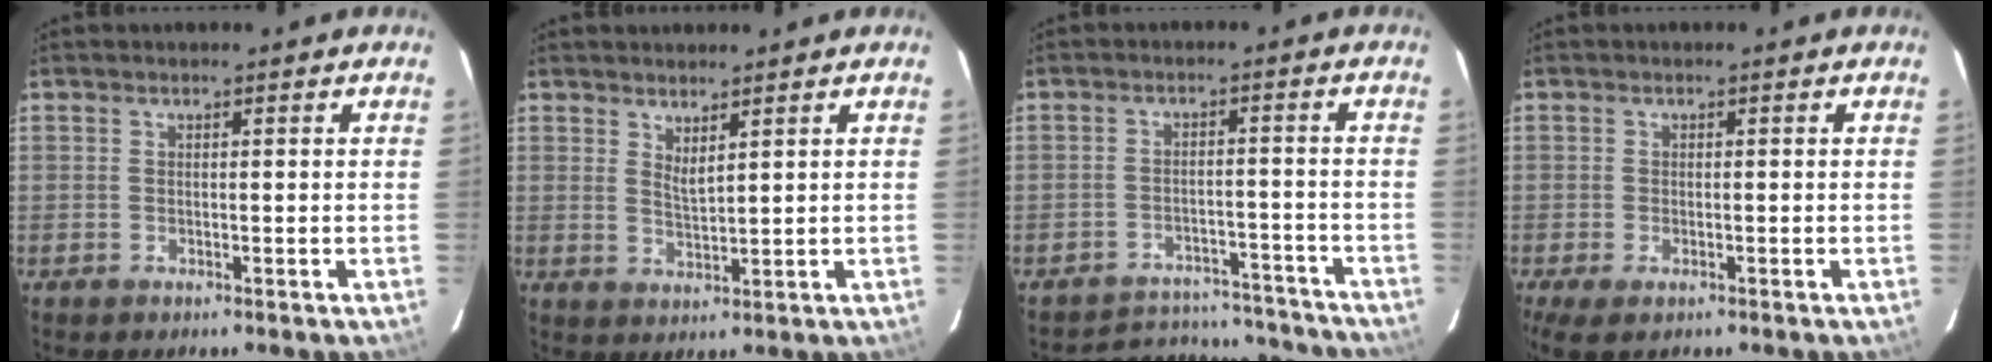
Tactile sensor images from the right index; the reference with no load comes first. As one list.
[{"total": 2.8, "force": [2.1, 0.4, 1.8], "torque": [-0.032, -0.005, 0.035]}, {"total": 16.5, "force": [-15.2, 5.5, 3.3], "torque": [-0.072, 0.037, -0.184]}, {"total": 4.9, "force": [-2.9, 2.0, 3.5], "torque": [-0.075, -0.019, -0.047]}]